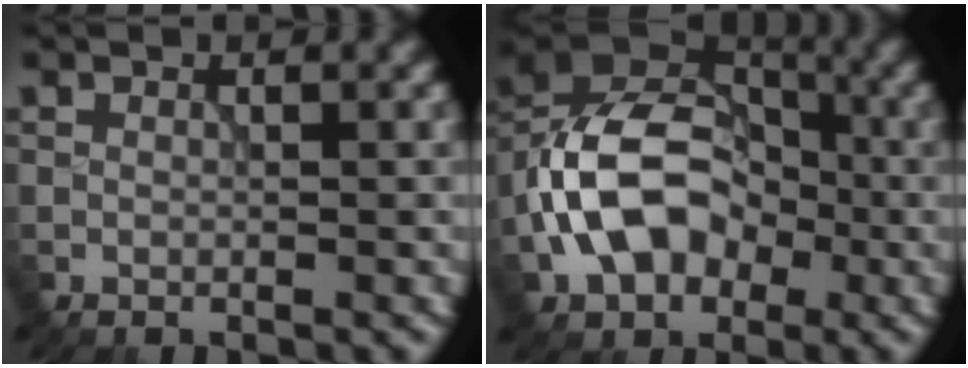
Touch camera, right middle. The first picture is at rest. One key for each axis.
{"total": 10.4, "fx": -2.6, "fy": 7.2, "fz": 7.0, "tx": -0.130, "ty": 0.011, "tz": -0.059}